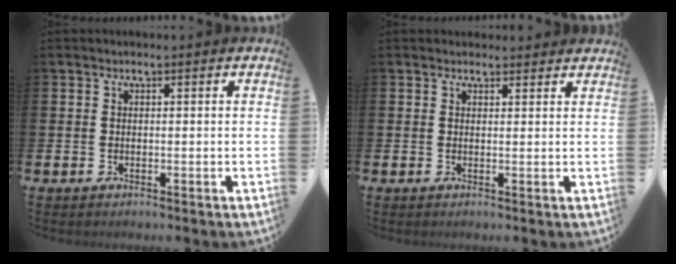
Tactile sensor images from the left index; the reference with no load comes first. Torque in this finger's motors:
{"motor_torque": [0.97, -1.16, 0.15, 0.00]}